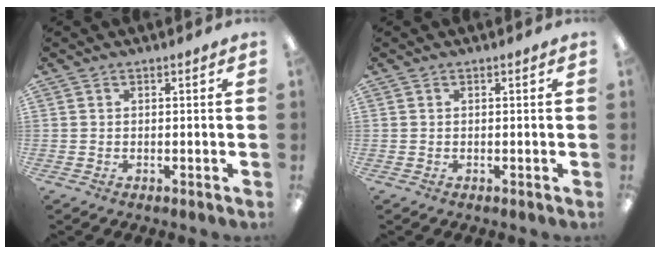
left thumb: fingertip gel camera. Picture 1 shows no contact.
{"total": 0.0}